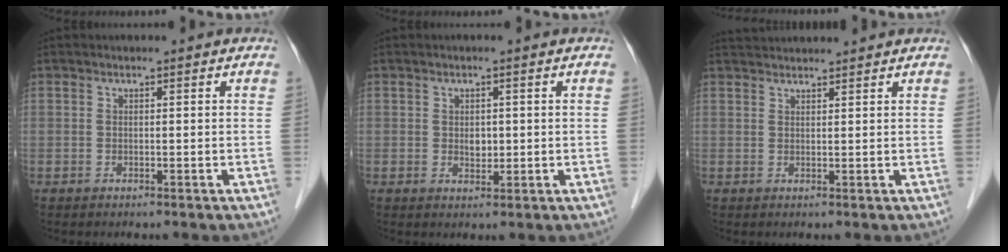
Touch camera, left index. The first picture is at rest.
{"total": 1.9, "force": [0.0, 1.3, 1.3], "torque": [-0.022, -0.004, 0.003]}
{"total": 4.5, "force": [4.5, 0.0, 0.9], "torque": [-0.015, 0.034, 0.069]}